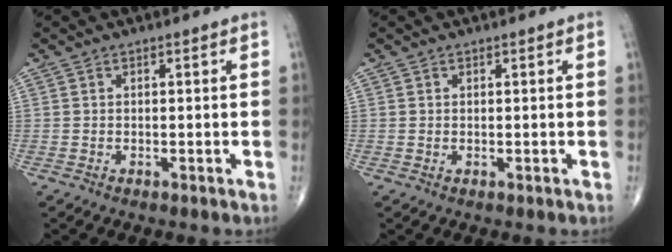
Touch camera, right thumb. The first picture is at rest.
{"total": 0.0}